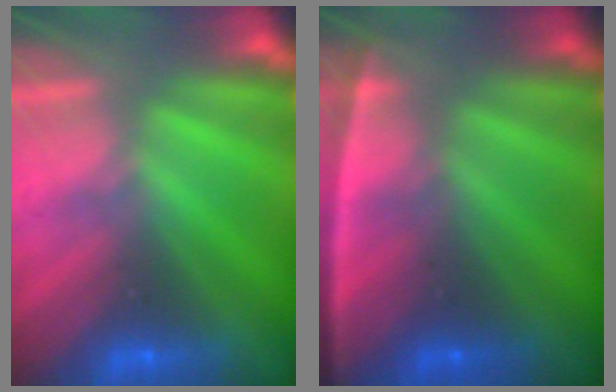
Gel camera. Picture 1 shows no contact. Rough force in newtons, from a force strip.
{"total": 2.6}